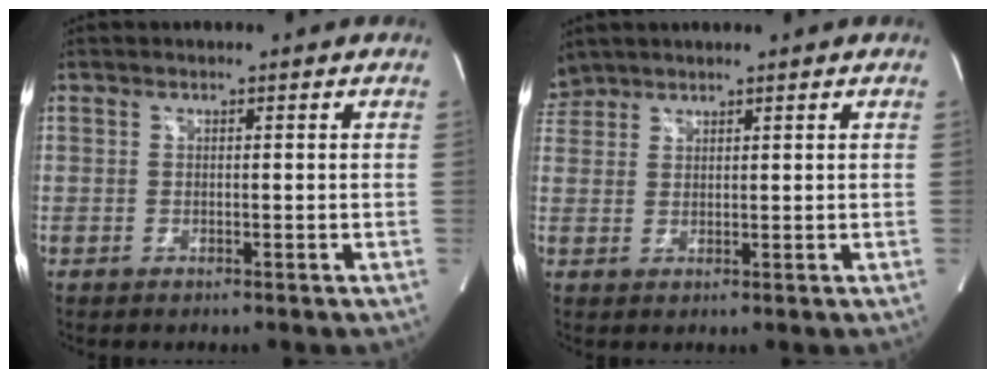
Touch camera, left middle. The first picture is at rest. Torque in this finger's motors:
{"motor_torque": [1.04, -1.00, 0.23, 0.01]}